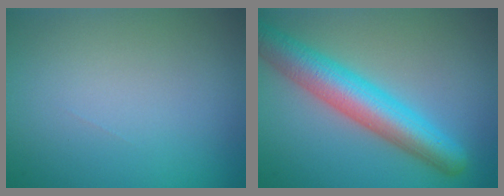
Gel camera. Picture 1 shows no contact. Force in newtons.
{"total": 6.6, "press": 6.6, "slide": 0.2}